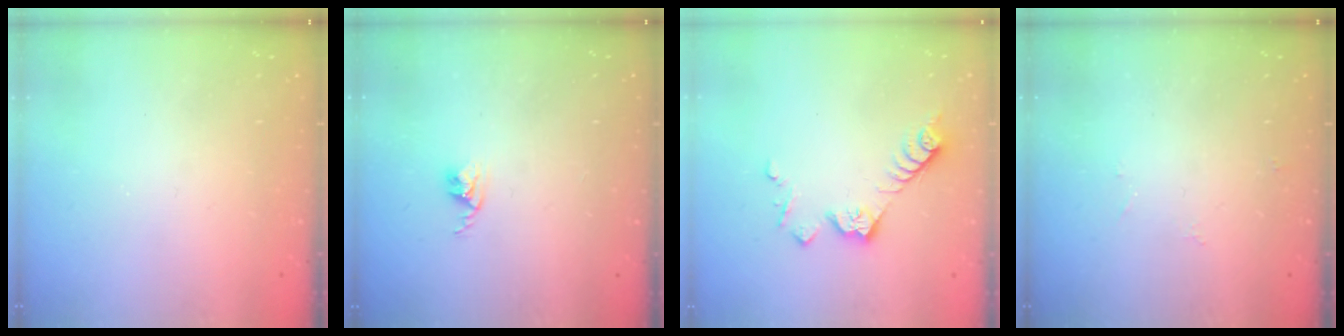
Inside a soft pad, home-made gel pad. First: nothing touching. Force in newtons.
{"total": 2.6, "press": 2.6, "slide": 0.4}
{"total": 9.3, "press": 9.3, "slide": 0.6}
{"total": 2.9, "press": 2.8, "slide": 0.8}